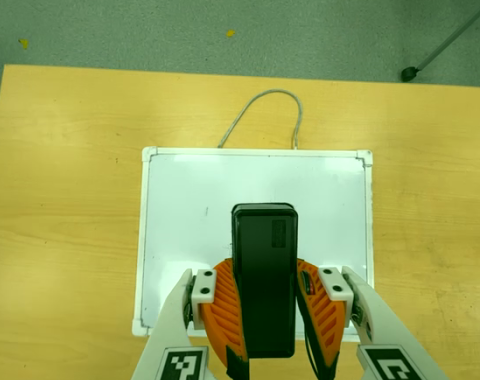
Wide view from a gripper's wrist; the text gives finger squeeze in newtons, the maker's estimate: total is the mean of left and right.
{"total": 8.5, "left": 7.2, "right": 9.9}